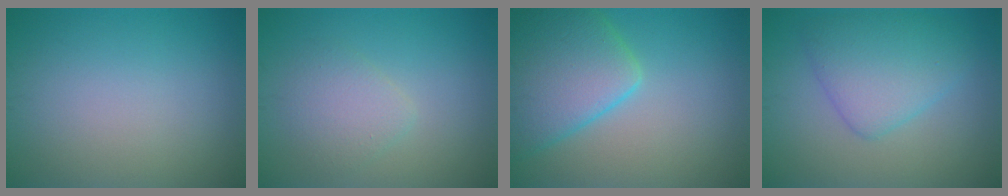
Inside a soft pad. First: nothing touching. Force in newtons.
{"total": 2.4, "press": 2.4, "slide": 0.2}
{"total": 7.8, "press": 7.8, "slide": 0.5}
{"total": 4.8, "press": 4.8, "slide": 0.3}